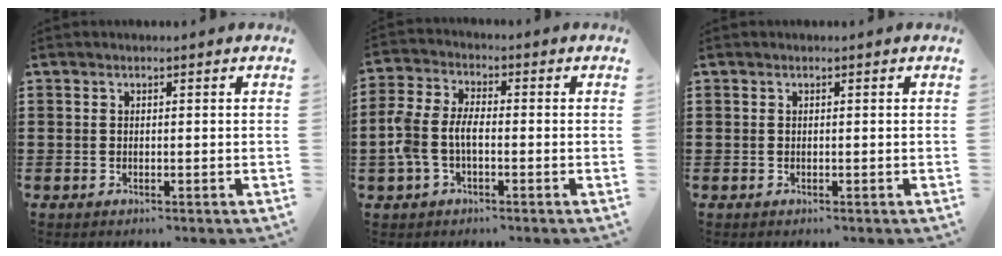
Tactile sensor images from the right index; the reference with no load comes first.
{"total": 5.6, "force": [-1.3, 3.1, 4.4], "torque": [-0.115, -0.003, -0.034]}
{"total": 0.0}